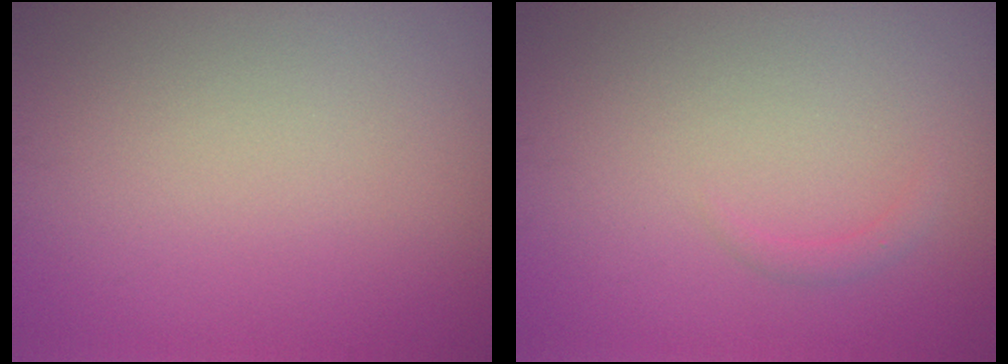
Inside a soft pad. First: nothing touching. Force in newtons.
{"total": 0.8, "press": 0.8, "slide": 0.0}